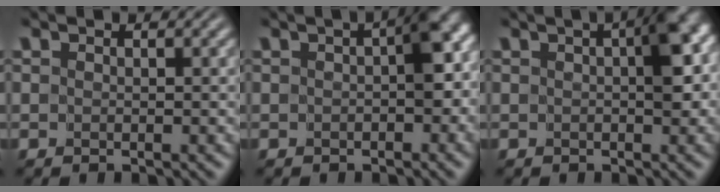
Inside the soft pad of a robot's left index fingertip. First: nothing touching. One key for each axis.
{"total": 3.9, "fx": -0.2, "fy": 1.8, "fz": 3.5, "tx": -0.037, "ty": 0.010, "tz": -0.008}
{"total": 4.2, "fx": 0.5, "fy": 1.7, "fz": 3.8, "tx": -0.045, "ty": 0.011, "tz": 0.002}